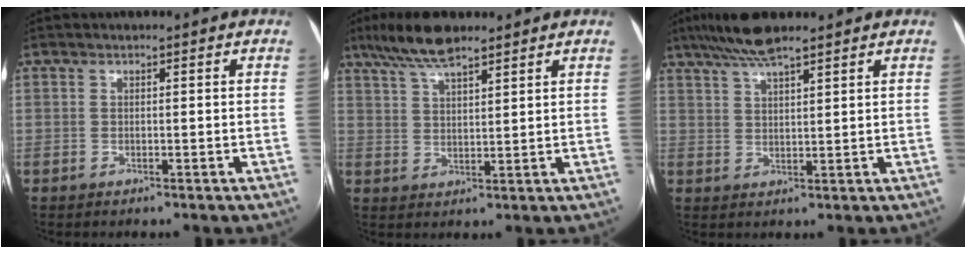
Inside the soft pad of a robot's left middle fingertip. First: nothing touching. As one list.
[{"total": 7.8, "force": [6.0, 1.5, 4.7], "torque": [-0.096, 0.016, 0.110]}, {"total": 6.8, "force": [5.4, 0.7, 4.0], "torque": [-0.076, 0.021, 0.098]}]